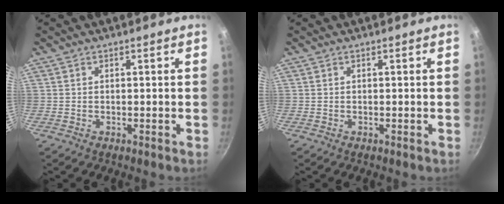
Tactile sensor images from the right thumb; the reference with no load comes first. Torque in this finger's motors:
{"motor_torque": [-0.01, 0.01, -0.38, 0.38, 0.00]}